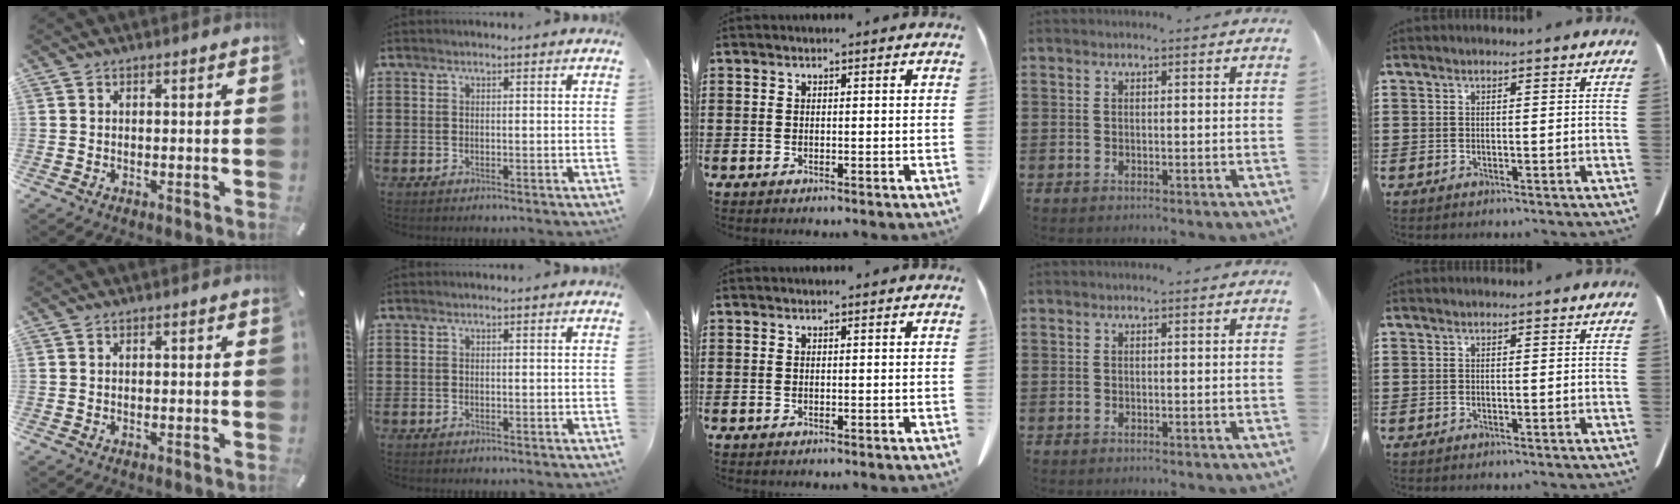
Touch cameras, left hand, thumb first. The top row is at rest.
{}